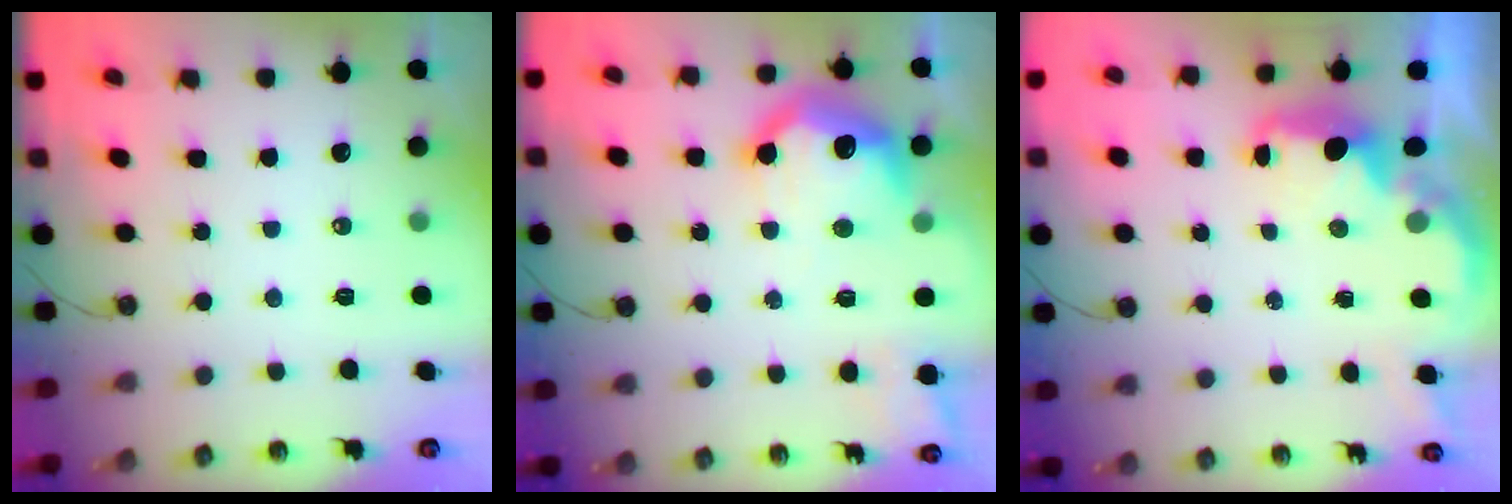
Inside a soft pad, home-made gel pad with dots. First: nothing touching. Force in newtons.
{"total": 16.6, "press": 16.6, "slide": 1.3}
{"total": 2.7, "press": 2.6, "slide": 0.6}